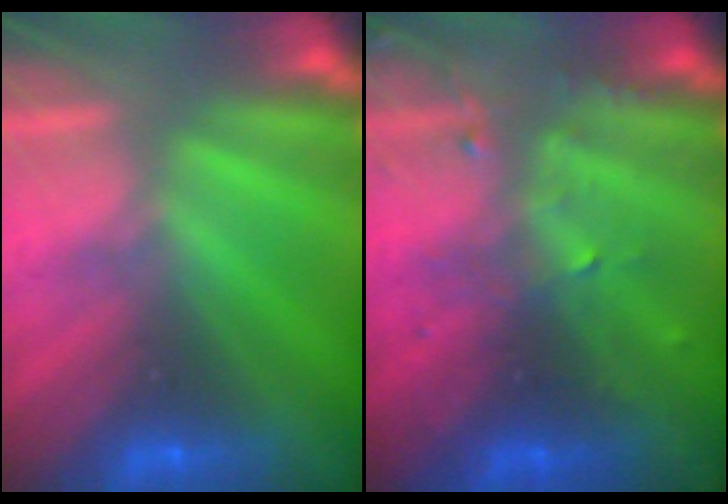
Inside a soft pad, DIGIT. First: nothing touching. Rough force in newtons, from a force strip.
{"total": 3.3}